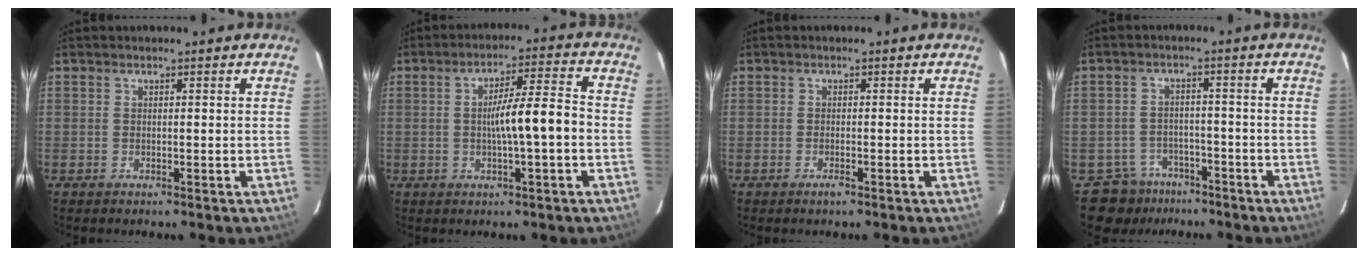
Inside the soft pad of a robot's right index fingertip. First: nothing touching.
{"total": 8.3, "force": [-1.1, 0.4, 8.2], "torque": [-0.136, 0.016, -0.019]}
{"total": 0.9, "force": [-0.7, 0.1, 0.7], "torque": [-0.016, -0.003, -0.010]}
{"total": 8.0, "force": [-5.7, 5.6, -0.3], "torque": [0.003, 0.024, -0.079]}